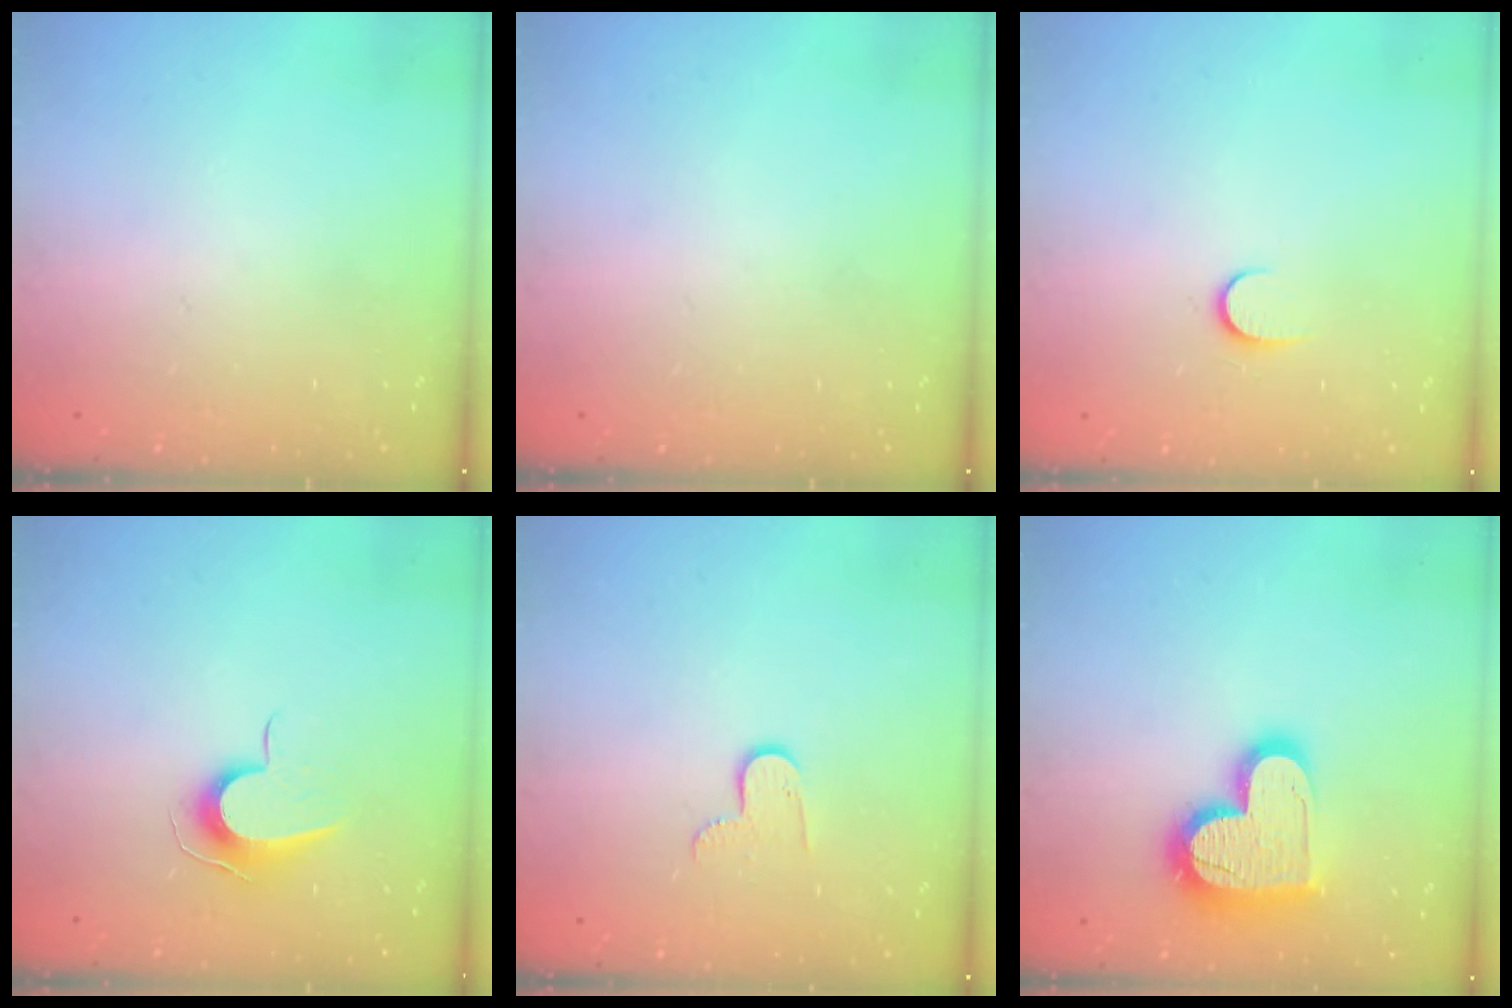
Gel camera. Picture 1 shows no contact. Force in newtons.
{"total": 0.0}
{"total": 5.7, "press": 5.7, "slide": 0.5}
{"total": 8.9, "press": 8.8, "slide": 0.5}
{"total": 5.8, "press": 5.8, "slide": 0.5}
{"total": 16.9, "press": 16.9, "slide": 1.3}